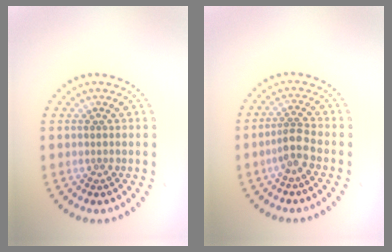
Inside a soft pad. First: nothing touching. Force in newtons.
{"total": 2.2, "press": 1.8, "slide": 1.3}